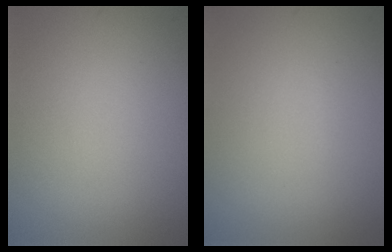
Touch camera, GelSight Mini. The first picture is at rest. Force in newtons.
{"total": 0.0}